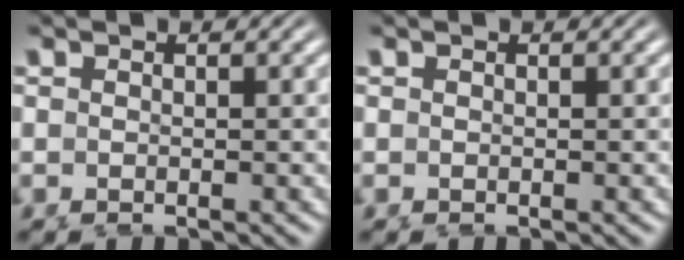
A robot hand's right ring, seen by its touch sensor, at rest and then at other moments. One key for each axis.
{"total": 0.0}